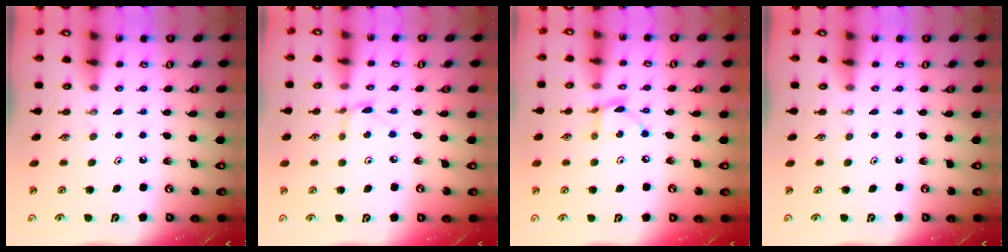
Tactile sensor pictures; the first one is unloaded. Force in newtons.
{"total": 2.9, "press": 2.9, "slide": 0.3}
{"total": 6.1, "press": 6.1, "slide": 0.1}
{"total": 0.0}